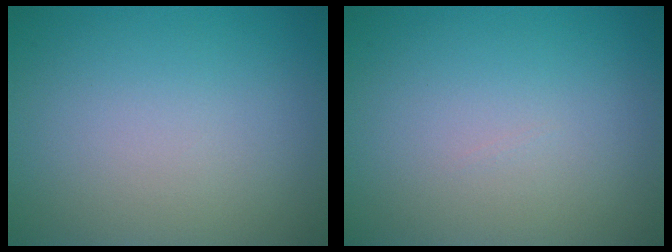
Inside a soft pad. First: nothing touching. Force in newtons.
{"total": 0.0}